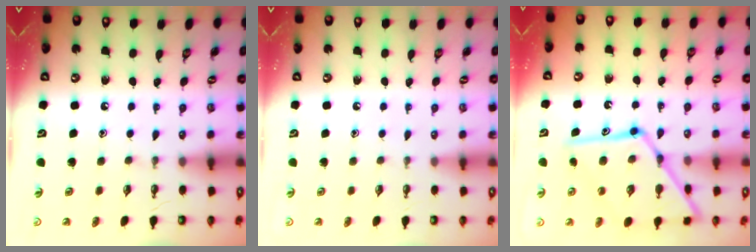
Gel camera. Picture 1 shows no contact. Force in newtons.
{"total": 0.0}
{"total": 18.0, "press": 17.9, "slide": 1.5}